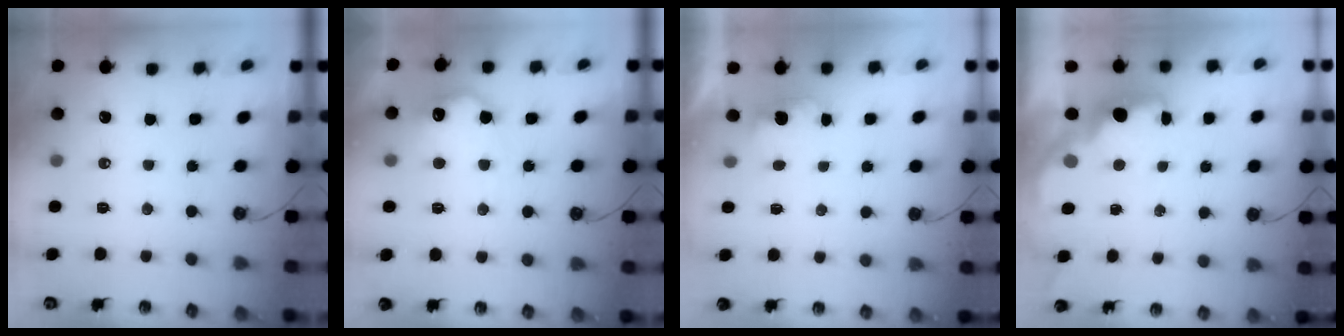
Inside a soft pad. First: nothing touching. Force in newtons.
{"total": 11.6, "press": 11.6, "slide": 0.3}
{"total": 1.1, "press": 0.8, "slide": 0.7}
{"total": 2.0, "press": 1.9, "slide": 0.7}